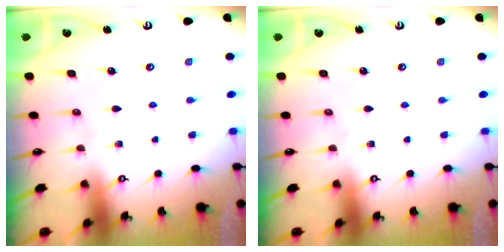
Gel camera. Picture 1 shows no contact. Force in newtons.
{"total": 0.0}